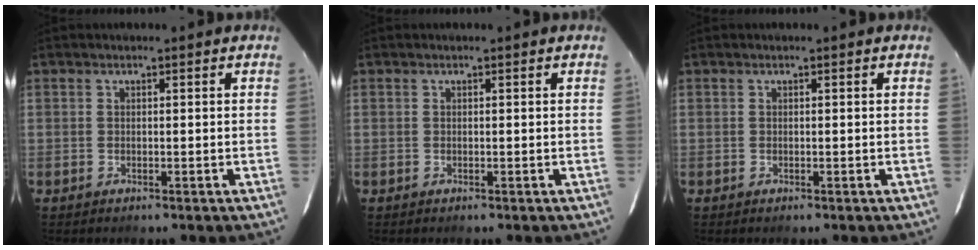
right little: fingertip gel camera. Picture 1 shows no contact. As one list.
[{"total": 0.0}, {"total": 0.0}]